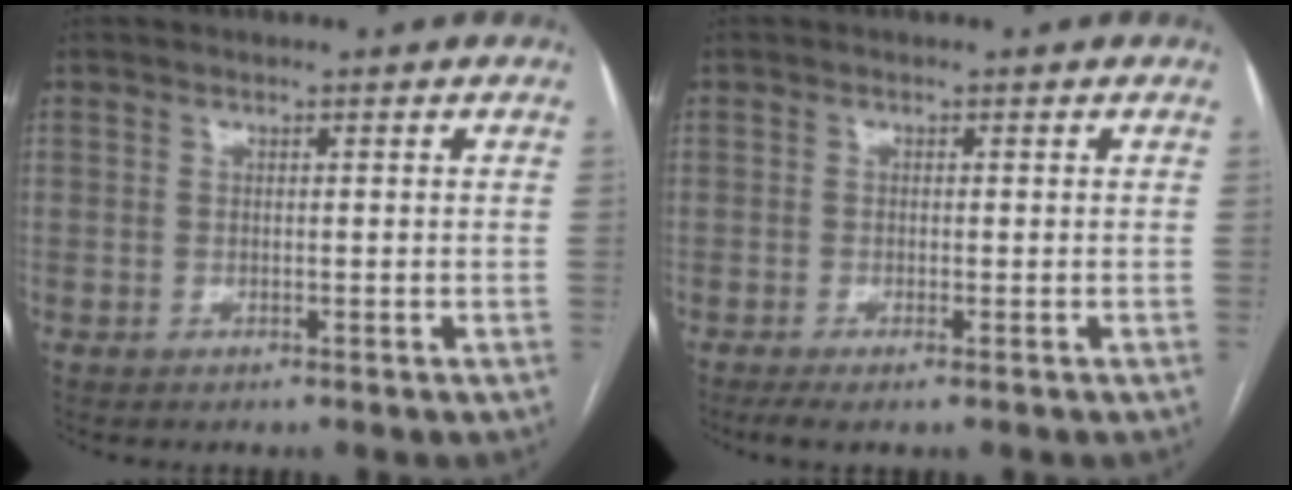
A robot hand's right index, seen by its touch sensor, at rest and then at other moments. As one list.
[{"total": 2.6, "force": [-1.7, 0.3, 1.9], "torque": [-0.029, -0.006, -0.030]}]